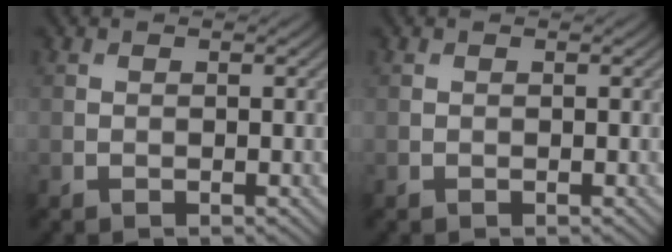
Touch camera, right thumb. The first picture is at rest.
{"total": 0.0}